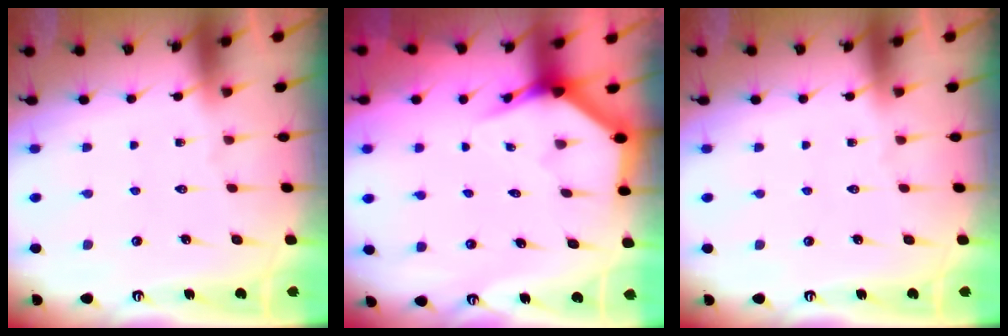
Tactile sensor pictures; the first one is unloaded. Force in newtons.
{"total": 3.8, "press": 3.8, "slide": 0.2}
{"total": 0.0}